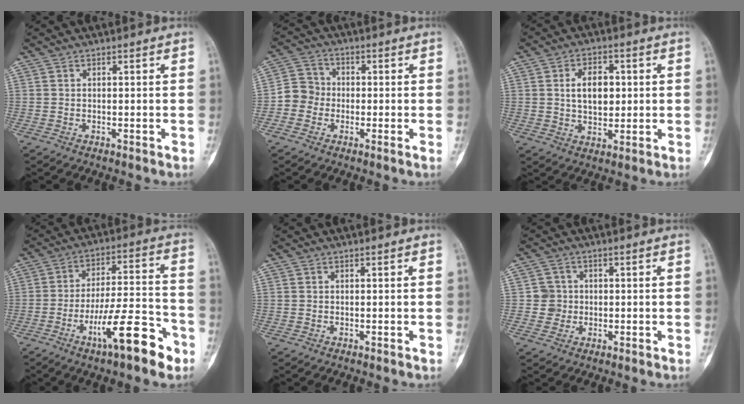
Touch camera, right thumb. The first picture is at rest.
{"total": 5.2, "force": [-1.4, 4.6, 1.8], "torque": [-0.012, 0.016, -0.043]}
{"total": 7.9, "force": [1.3, 5.1, 5.8], "torque": [-0.069, 0.002, 0.023]}
{"total": 15.9, "force": [-8.3, 3.9, 13.0], "torque": [-0.208, 0.057, -0.127]}
{"total": 0.0}
{"total": 3.3, "force": [-0.1, 3.3, -0.1], "torque": [0.031, 0.011, -0.006]}